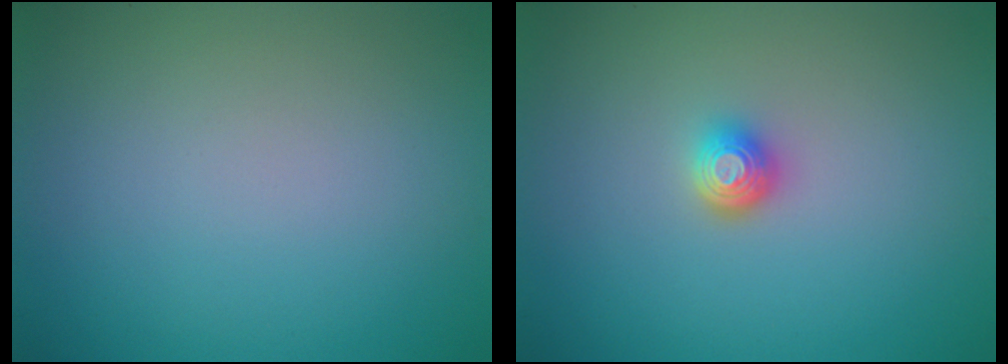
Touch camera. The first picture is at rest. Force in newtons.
{"total": 1.7, "press": 1.3, "slide": 1.1}